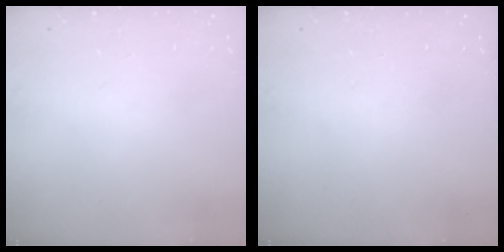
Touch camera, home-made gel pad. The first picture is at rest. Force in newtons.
{"total": 0.0}